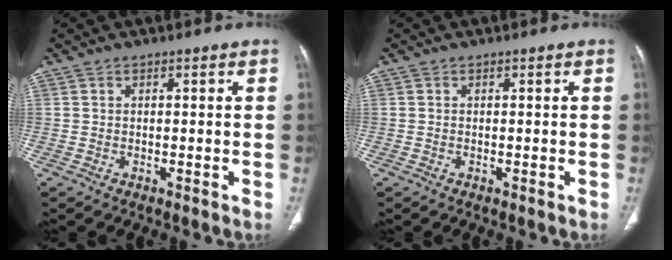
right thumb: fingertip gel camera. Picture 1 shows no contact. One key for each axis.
{"total": 0.0}